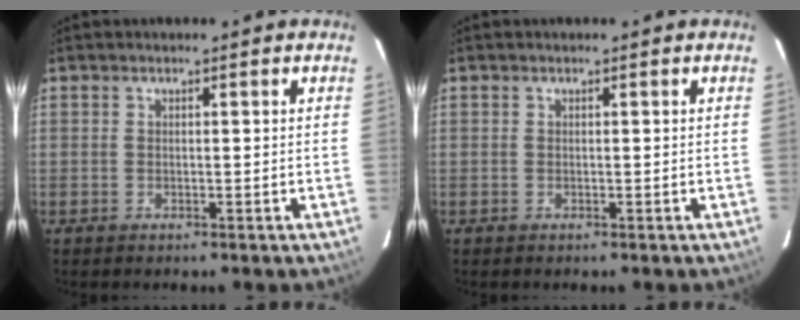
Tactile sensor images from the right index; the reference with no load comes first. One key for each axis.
{"total": 0.0}